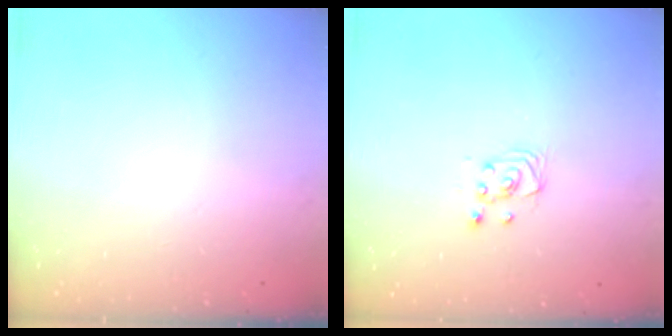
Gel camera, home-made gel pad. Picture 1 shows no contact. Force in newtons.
{"total": 2.5, "press": 2.2, "slide": 1.1}